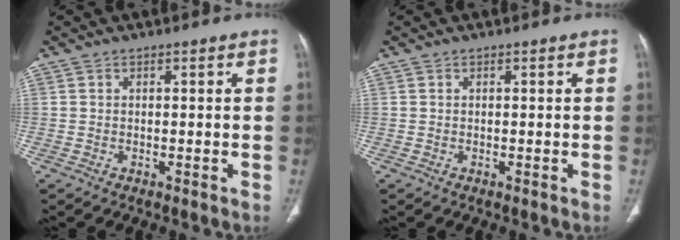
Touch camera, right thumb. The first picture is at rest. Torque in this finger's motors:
{"motor_torque": [-0.12, 0.13, -0.23, 0.24, 0.00]}